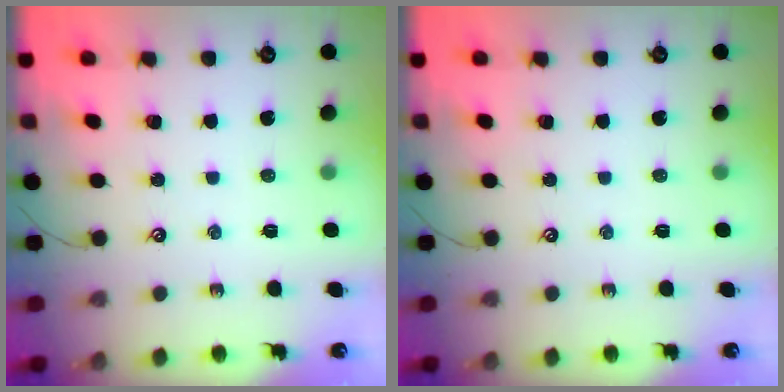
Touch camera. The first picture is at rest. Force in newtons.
{"total": 0.0}